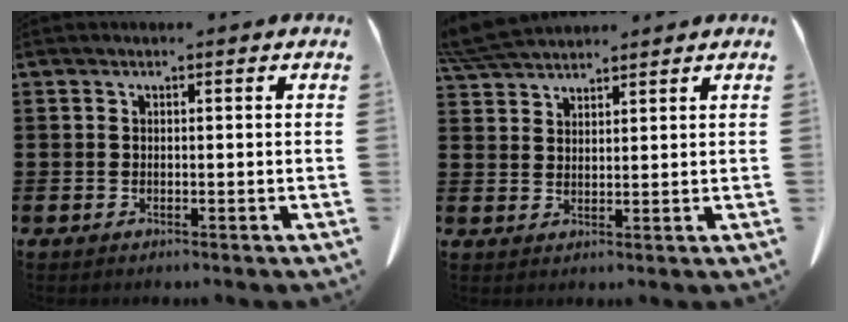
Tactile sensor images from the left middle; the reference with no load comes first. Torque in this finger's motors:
{"motor_torque": [1.35, 0.79, 0.16, 0.09]}